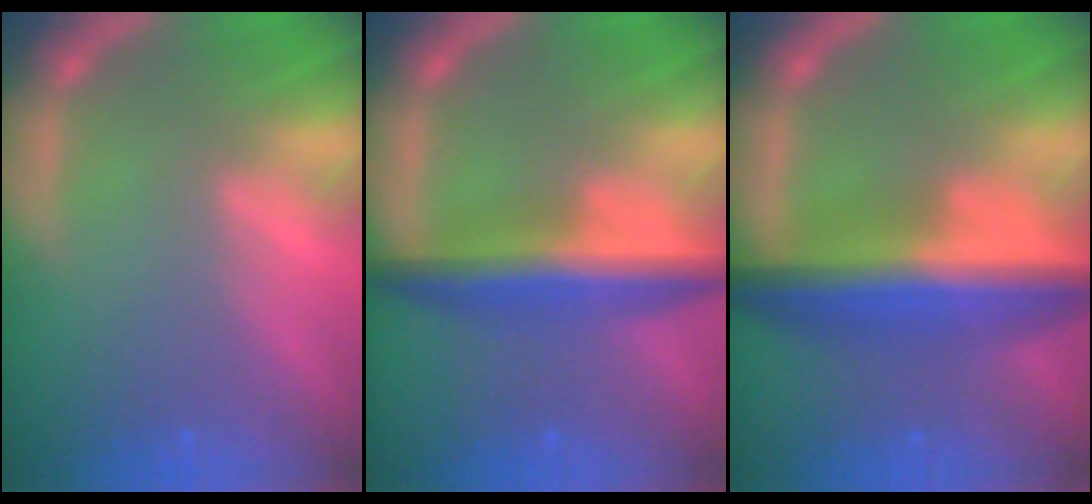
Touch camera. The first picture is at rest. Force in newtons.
{"total": 6.6}
{"total": 9.5}